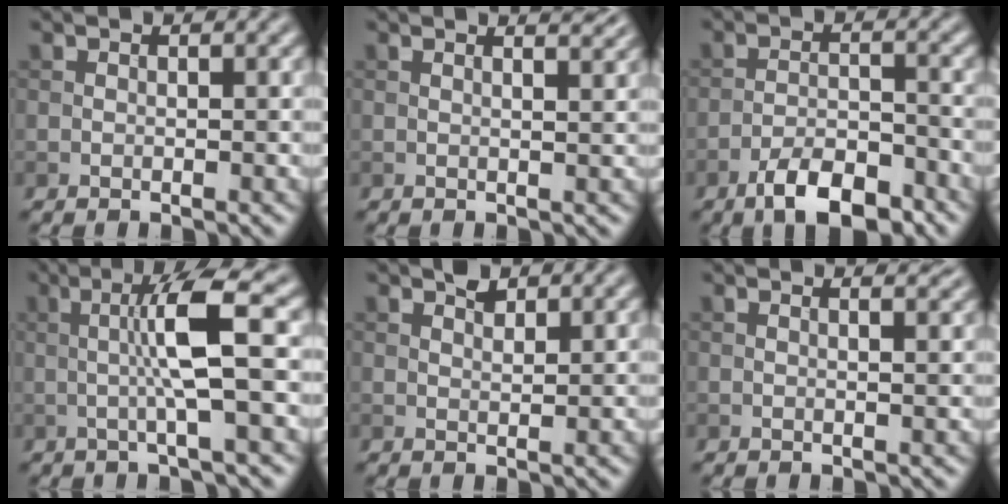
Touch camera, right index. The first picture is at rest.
{"total": 3.8, "force": [2.6, 1.6, 2.3], "torque": [-0.002, 0.023, 0.002]}
{"total": 5.6, "force": [-3.9, 1.8, 3.5], "torque": [-0.057, 0.003, -0.069]}
{"total": 5.6, "force": [0.2, 0.4, 5.6], "torque": [-0.103, 0.008, 0.000]}
{"total": 1.5, "force": [1.2, 0.5, 0.7], "torque": [-0.013, 0.001, 0.022]}
{"total": 3.0, "force": [2.0, 1.3, 1.8], "torque": [-0.004, 0.013, -0.004]}